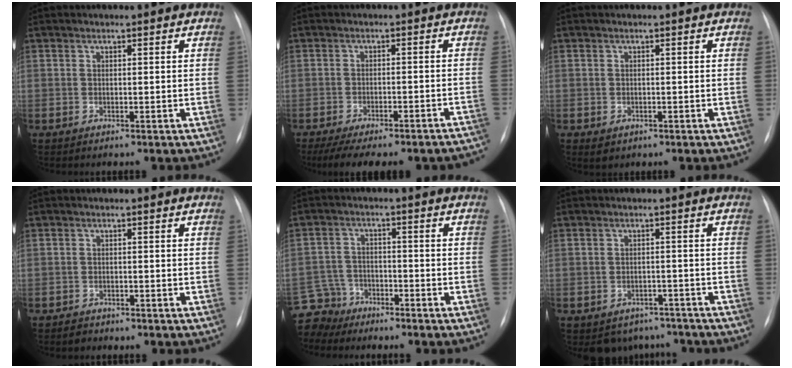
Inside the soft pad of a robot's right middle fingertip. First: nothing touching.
{"total": 17.2, "force": [-14.8, 4.0, 7.8], "torque": [-0.109, 0.001, -0.186]}
{"total": 1.5, "force": [-0.6, 1.2, 0.6], "torque": [-0.007, 0.002, 0.000]}
{"total": 1.4, "force": [-1.1, 0.8, -0.1], "torque": [-0.003, 0.003, -0.021]}
{"total": 6.2, "force": [-5.5, 2.8, -0.8], "torque": [0.016, 0.005, -0.108]}
{"total": 6.2, "force": [-5.1, 3.4, 0.3], "torque": [0.010, 0.018, -0.065]}